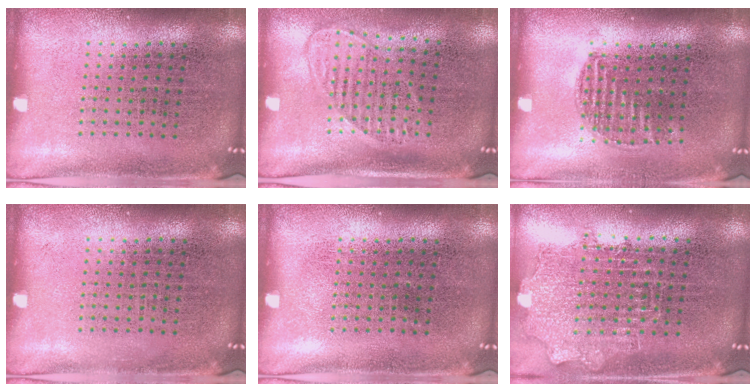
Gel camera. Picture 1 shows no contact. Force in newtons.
{"total": 1.5, "press": 1.2, "slide": 0.8}
{"total": 0.9, "press": 0.8, "slide": 0.3}
{"total": 0.0}
{"total": 0.0}
{"total": 1.2, "press": 1.1, "slide": 0.5}